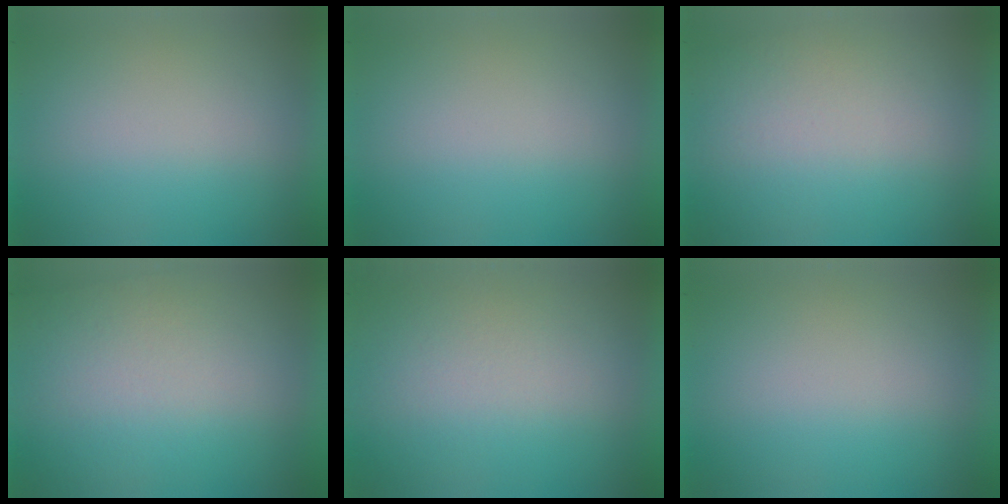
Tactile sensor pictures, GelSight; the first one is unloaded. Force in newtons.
{"total": 0.0}
{"total": 1.4}
{"total": 3.0}
{"total": 3.6}
{"total": 0.0}